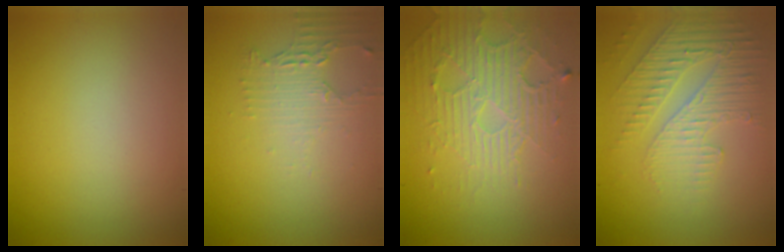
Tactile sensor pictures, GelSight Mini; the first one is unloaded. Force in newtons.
{"total": 2.1, "press": 1.6, "slide": 1.4}
{"total": 5.8, "press": 3.4, "slide": 4.7}
{"total": 5.0, "press": 3.1, "slide": 3.9}